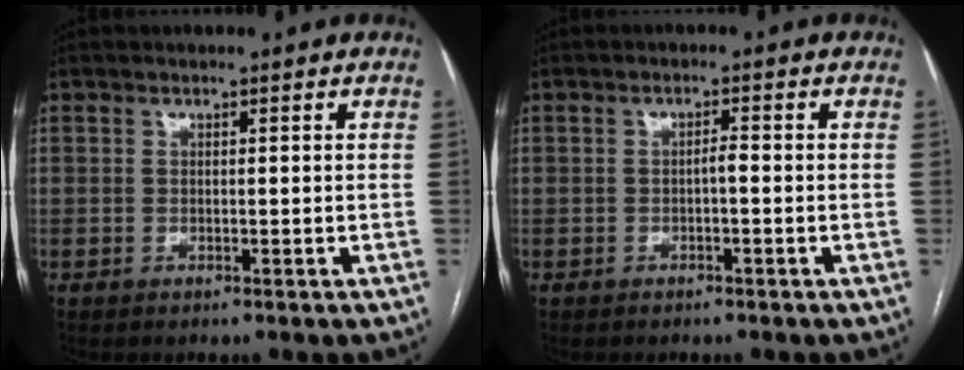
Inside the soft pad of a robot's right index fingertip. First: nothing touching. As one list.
[{"total": 1.4, "force": [-0.4, 0.3, 1.3], "torque": [-0.019, 0.004, -0.008]}]